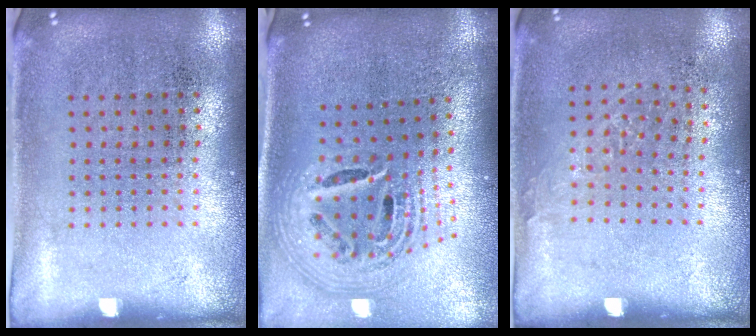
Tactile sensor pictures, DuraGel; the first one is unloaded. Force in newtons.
{"total": 2.8, "press": 1.9, "slide": 2.0}
{"total": 0.9, "press": 0.7, "slide": 0.5}